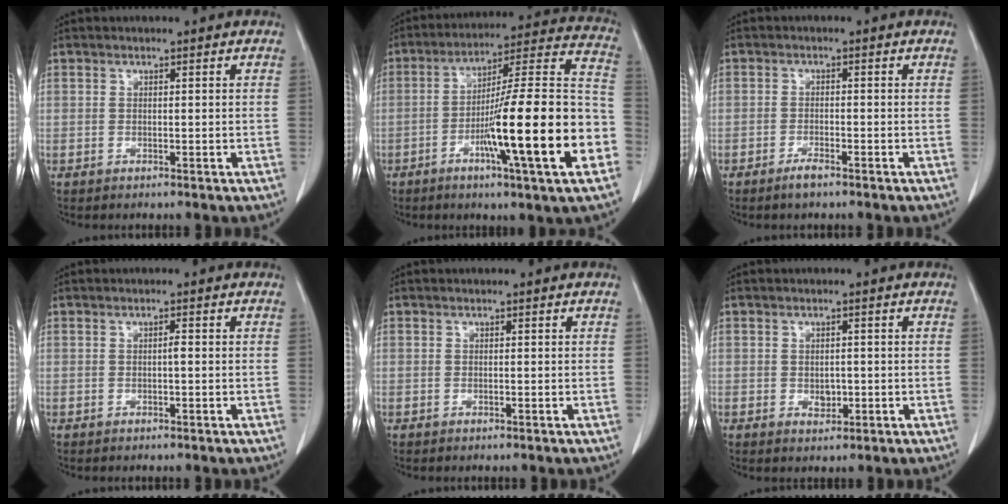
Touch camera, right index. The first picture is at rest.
{"total": 22.4, "force": [-7.0, 0.4, 21.3], "torque": [-0.285, -0.001, -0.113]}
{"total": 2.1, "force": [-1.6, 0.3, 1.3], "torque": [-0.029, -0.002, -0.028]}
{"total": 0.7, "force": [-0.1, 0.1, 0.7], "torque": [-0.012, 0.001, -0.002]}
{"total": 0.0}
{"total": 2.0, "force": [-0.4, 1.4, 1.4], "torque": [-0.021, 0.000, 0.000]}